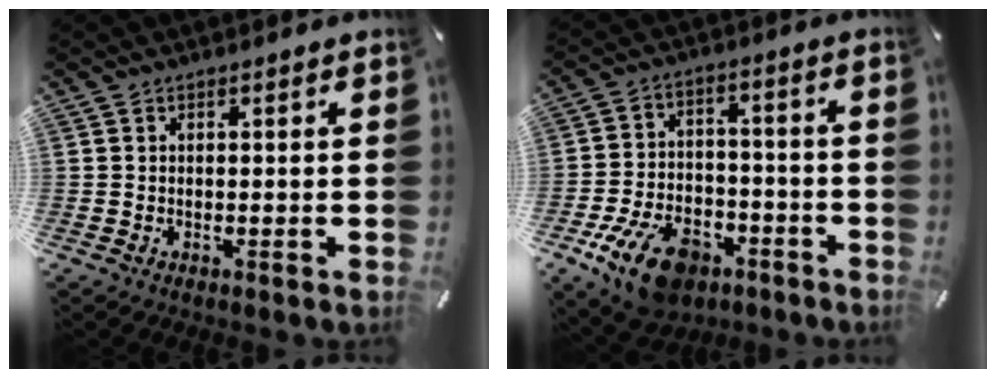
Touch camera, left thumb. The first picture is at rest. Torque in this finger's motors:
{"motor_torque": [1.52, 2.68, 0.61, 0.51, 0.30]}